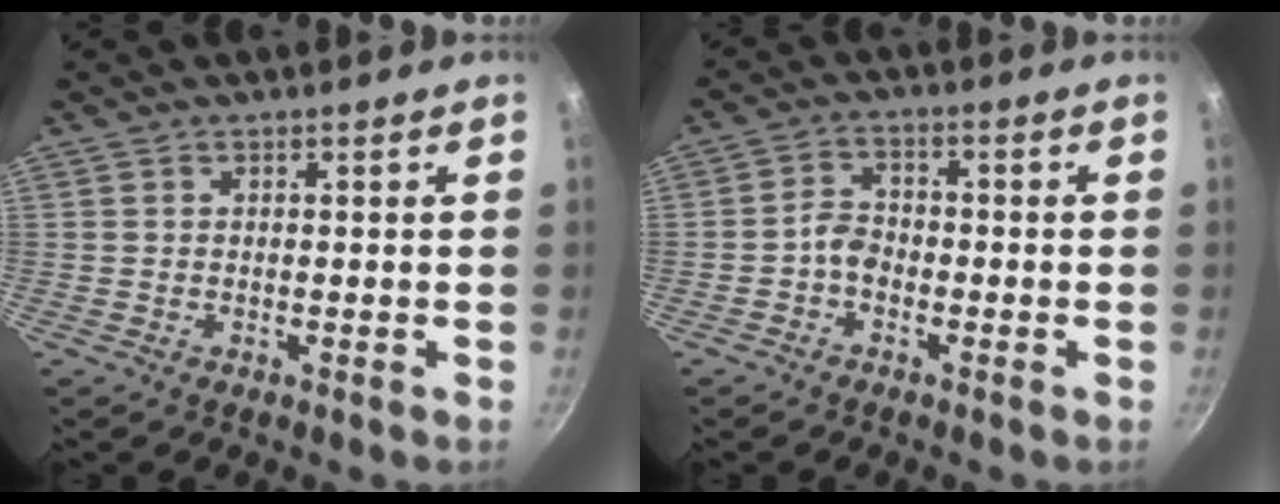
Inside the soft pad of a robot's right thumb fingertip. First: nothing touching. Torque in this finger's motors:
{"motor_torque": [0.66, 0.21, 0.70, -0.11, 0.05]}